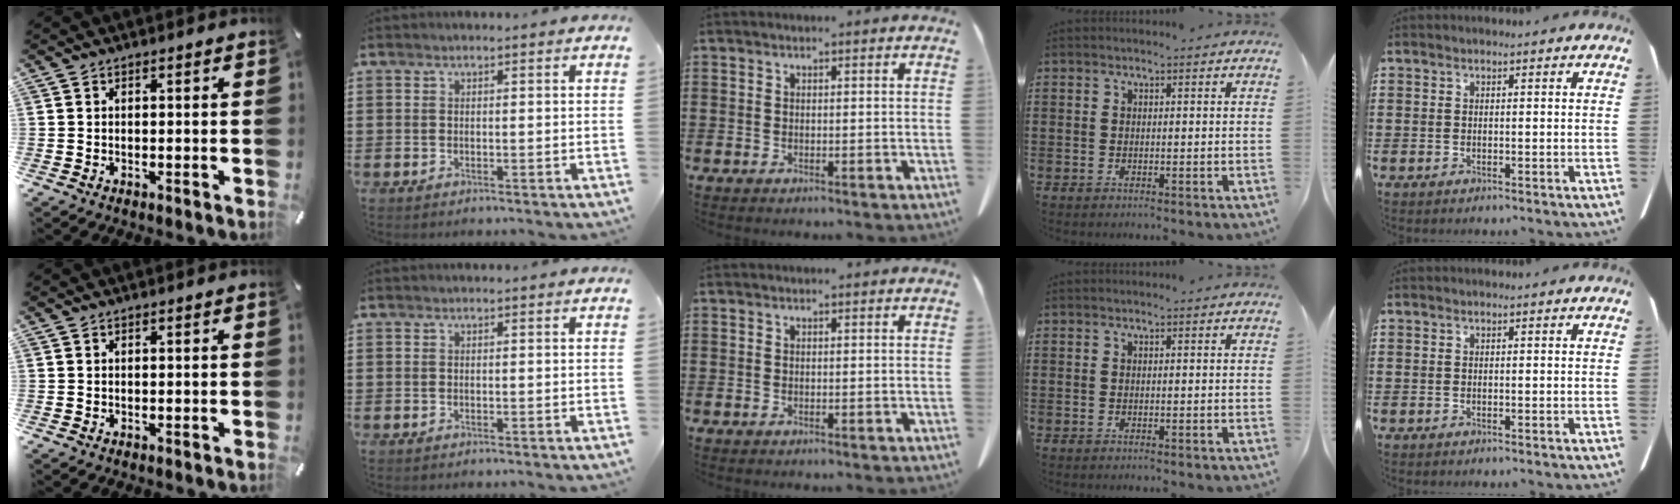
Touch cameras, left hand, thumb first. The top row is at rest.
{}